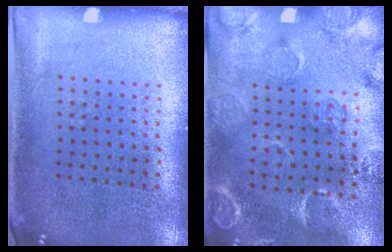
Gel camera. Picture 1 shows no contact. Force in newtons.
{"total": 2.8, "press": 1.9, "slide": 2.1}